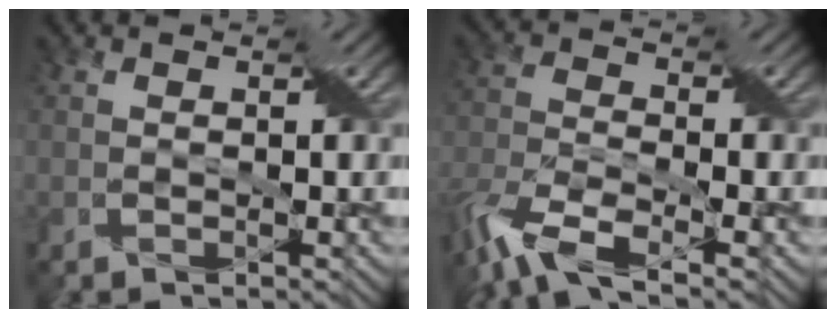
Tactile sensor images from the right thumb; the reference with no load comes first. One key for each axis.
{"total": 8.9, "fx": -6.2, "fy": 2.7, "fz": 5.7, "tx": -0.131, "ty": -0.017, "tz": -0.133}